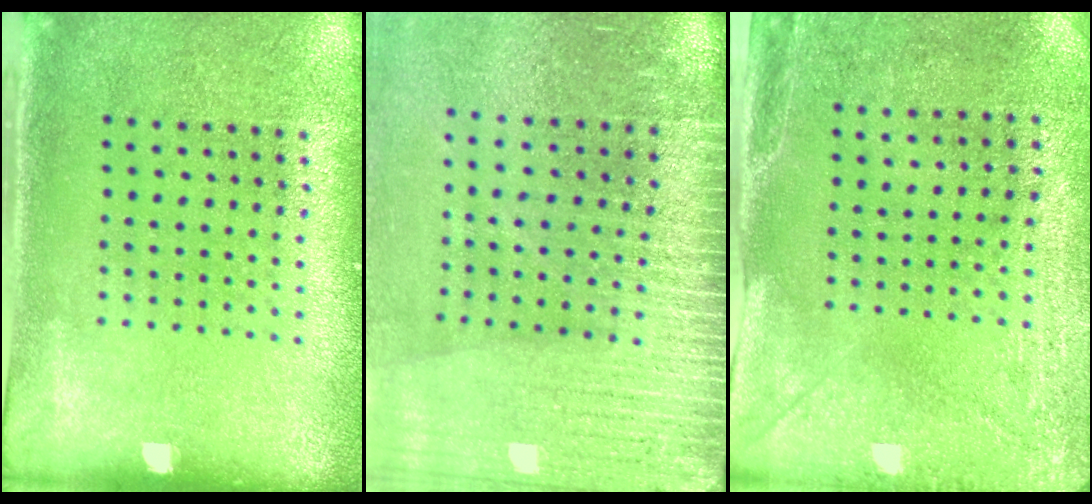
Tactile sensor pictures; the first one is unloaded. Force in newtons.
{"total": 3.7, "press": 3.2, "slide": 1.9}
{"total": 3.0, "press": 2.4, "slide": 1.8}